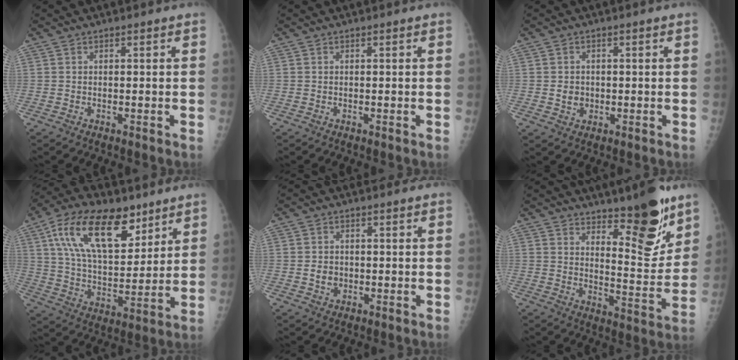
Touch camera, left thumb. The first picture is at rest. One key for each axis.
{"total": 0.0}
{"total": 2.8, "fx": -0.1, "fy": 2.5, "fz": 1.2, "tx": -0.006, "ty": 0.003, "tz": 0.002}
{"total": 20.2, "fx": 10.5, "fy": 10.4, "fz": 13.8, "tx": -0.208, "ty": -0.035, "tz": 0.188}
{"total": 2.6, "fx": -0.3, "fy": 2.3, "fz": 1.2, "tx": -0.010, "ty": 0.003, "tz": -0.002}
{"total": 13.4, "fx": 9.1, "fy": 4.3, "fz": 8.9, "tx": -0.086, "ty": -0.077, "tz": 0.144}